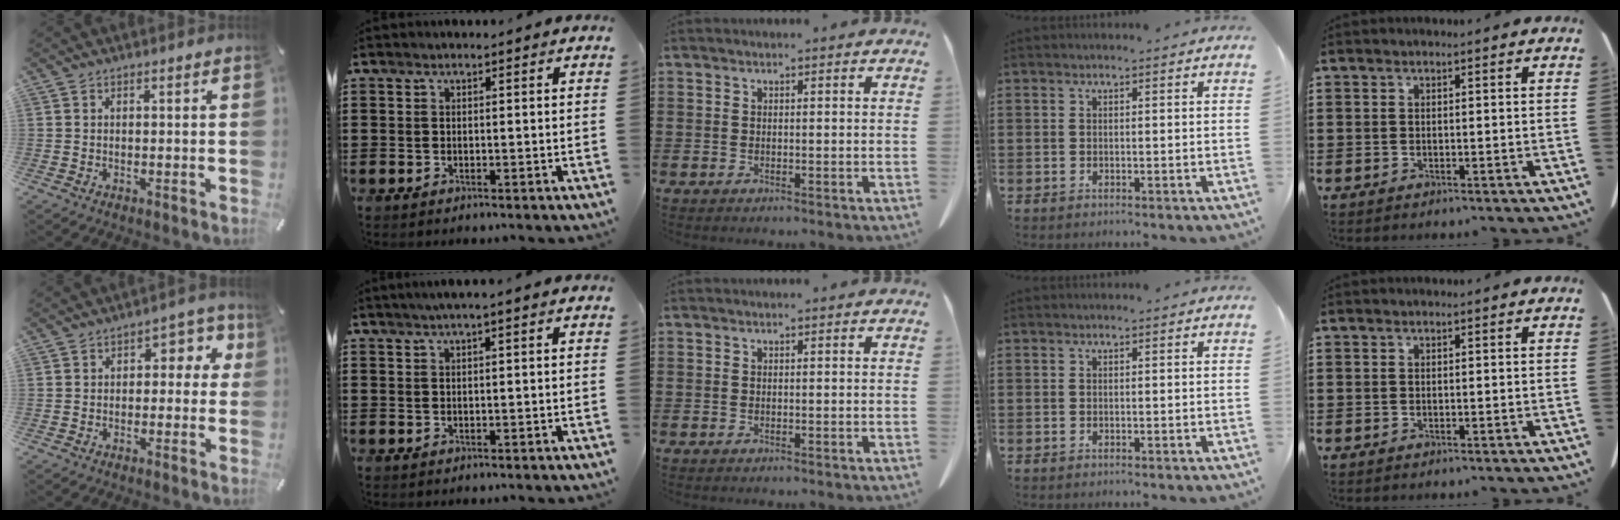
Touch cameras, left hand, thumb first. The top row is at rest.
{"thumb": {"total": 5.8, "force": [0.4, 4.0, 4.3], "torque": [-0.046, 0.001, -0.004]}, "index": {"total": 1.4, "force": [0.7, -0.2, 1.2], "torque": [-0.023, 0.000, 0.012]}}